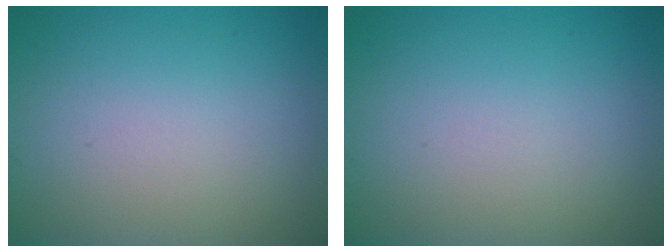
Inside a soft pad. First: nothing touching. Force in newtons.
{"total": 0.0}